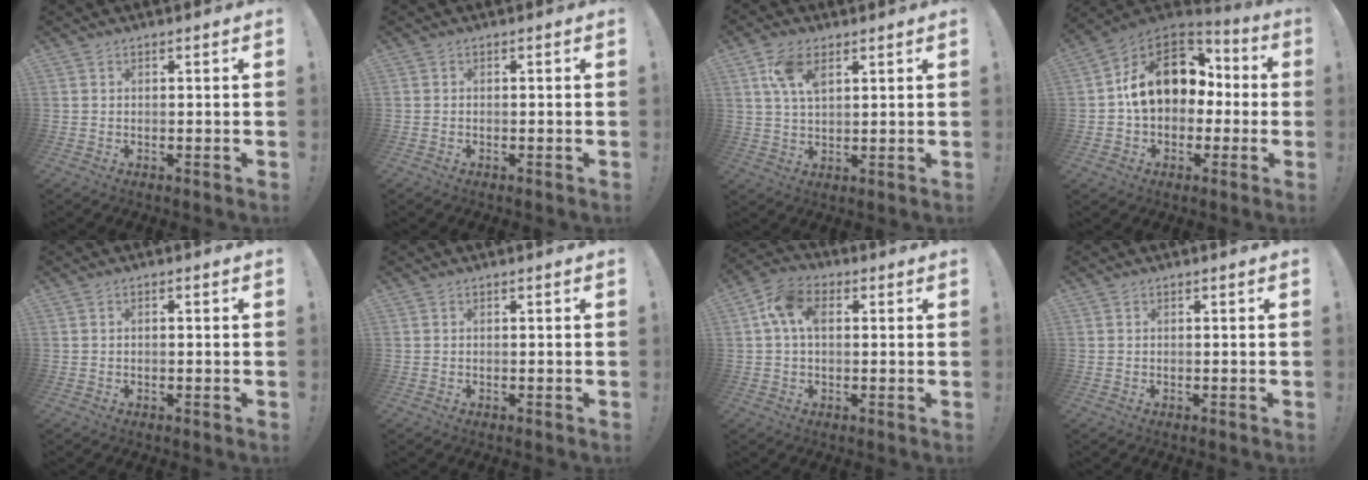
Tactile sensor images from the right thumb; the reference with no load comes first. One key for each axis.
{"total": 0.6, "fx": -0.5, "fy": 0.4, "fz": 0.0, "tx": -0.002, "ty": 0.002, "tz": -0.008}
{"total": 8.9, "fx": 4.1, "fy": 4.8, "fz": 6.3, "tx": -0.116, "ty": -0.004, "tz": 0.076}
{"total": 18.1, "fx": 4.1, "fy": 13.3, "fz": 11.6, "tx": -0.166, "ty": 0.002, "tz": 0.082}
{"total": 0.8, "fx": -0.4, "fy": 0.4, "fz": 0.6, "tx": -0.011, "ty": 0.003, "tz": -0.008}
{"total": 0.0}
{"total": 9.8, "fx": 1.9, "fy": 6.4, "fz": 7.2, "tx": -0.141, "ty": 0.012, "tz": 0.039}
{"total": 0.0}